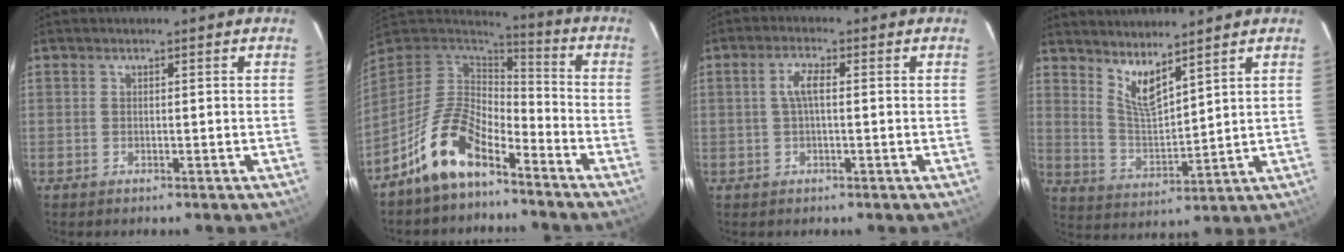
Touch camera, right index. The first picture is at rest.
{"total": 13.0, "force": [-8.8, 5.5, 7.8], "torque": [-0.164, 0.010, -0.169]}
{"total": 3.4, "force": [0.2, 1.0, 3.2], "torque": [-0.065, 0.007, 0.005]}
{"total": 7.0, "force": [5.4, 1.5, 4.2], "torque": [-0.078, -0.013, 0.110]}